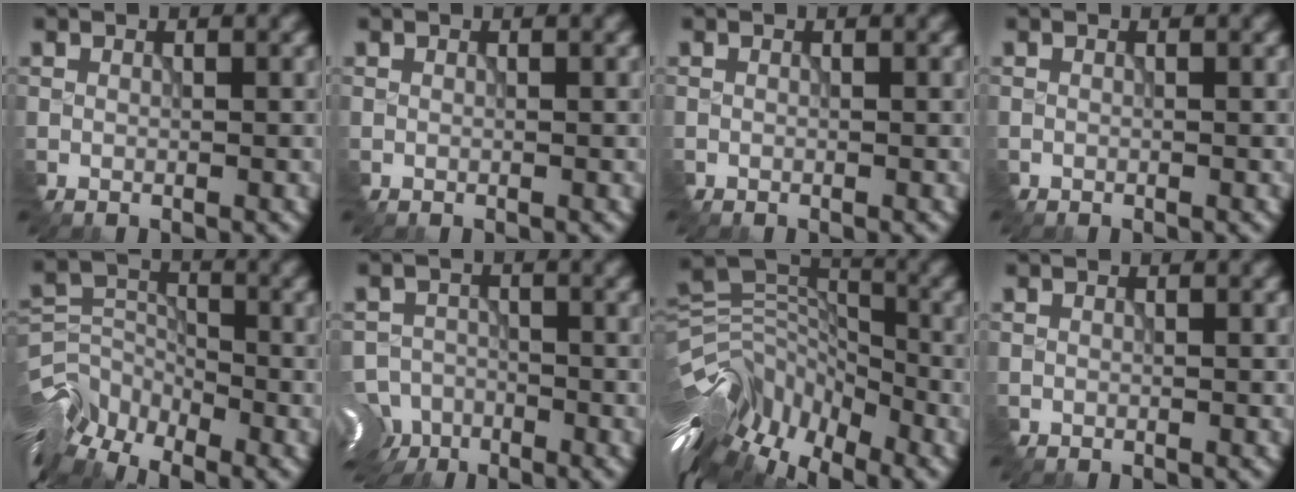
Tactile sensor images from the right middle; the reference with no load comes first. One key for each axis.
{"total": 0.0}
{"total": 0.0}
{"total": 0.0}
{"total": 9.8, "fx": -6.8, "fy": 4.8, "fz": 5.1, "tx": -0.093, "ty": 0.001, "tz": -0.119}
{"total": 9.2, "fx": -7.0, "fy": 4.9, "fz": 3.4, "tx": -0.063, "ty": -0.023, "tz": -0.106}
{"total": 12.5, "fx": -7.1, "fy": 6.0, "fz": 8.3, "tx": -0.159, "ty": 0.024, "tz": -0.129}
{"total": 0.0}